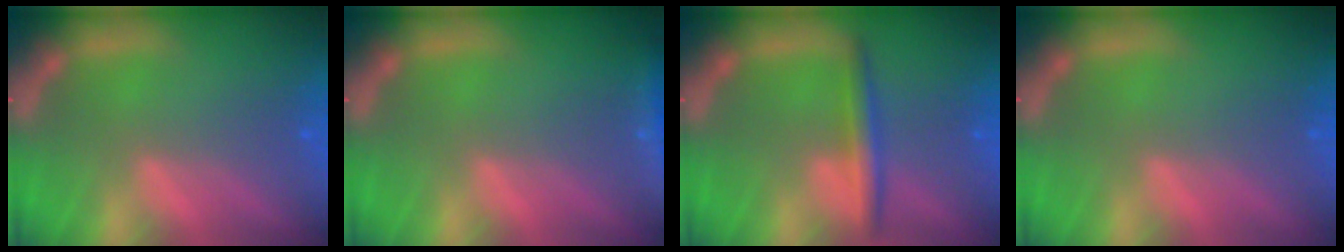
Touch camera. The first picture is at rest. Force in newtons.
{"total": 2.4}
{"total": 3.0}
{"total": 0.0}